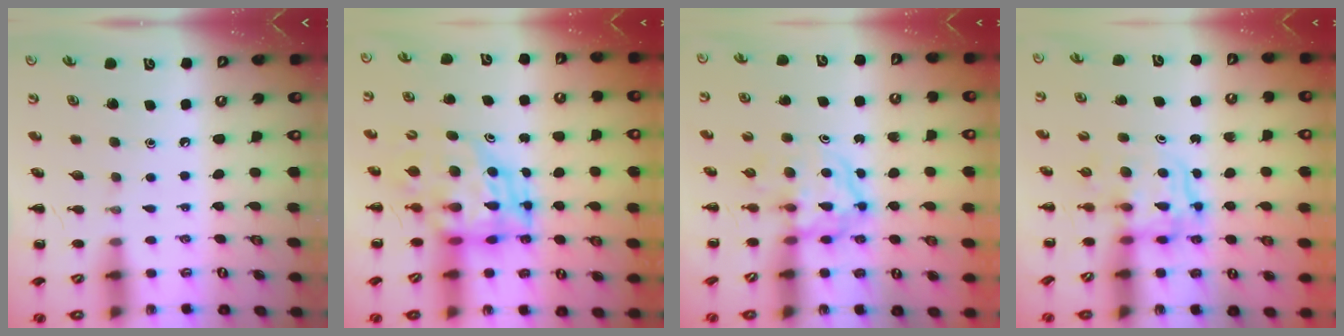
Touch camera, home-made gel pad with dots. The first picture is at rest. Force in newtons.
{"total": 6.3, "press": 6.0, "slide": 1.7}
{"total": 3.9, "press": 3.9, "slide": 0.4}
{"total": 3.4, "press": 3.3, "slide": 0.3}